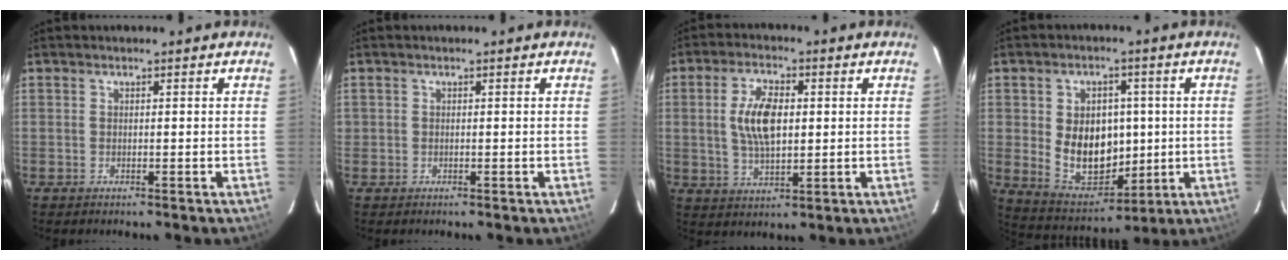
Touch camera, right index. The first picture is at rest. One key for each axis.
{"total": 0.6, "fx": -0.1, "fy": 0.5, "fz": -0.1, "tx": 0.003, "ty": -0.001, "tz": -0.003}
{"total": 8.9, "fx": 1.0, "fy": 4.3, "fz": 7.7, "tx": -0.148, "ty": 0.006, "tz": 0.023}
{"total": 13.3, "fx": 0.0, "fy": 10.1, "fz": 8.8, "tx": -0.176, "ty": -0.002, "tz": 0.027}